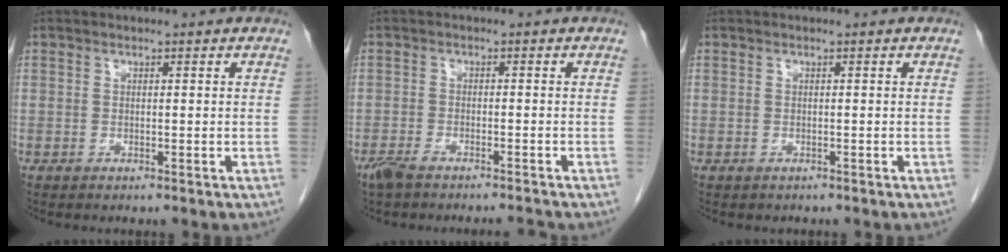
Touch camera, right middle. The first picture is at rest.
{"total": 4.6, "force": [-4.1, 0.4, 2.0], "torque": [-0.037, -0.010, -0.072]}
{"total": 0.6, "force": [-0.5, 0.4, 0.1], "torque": [-0.011, 0.001, -0.007]}